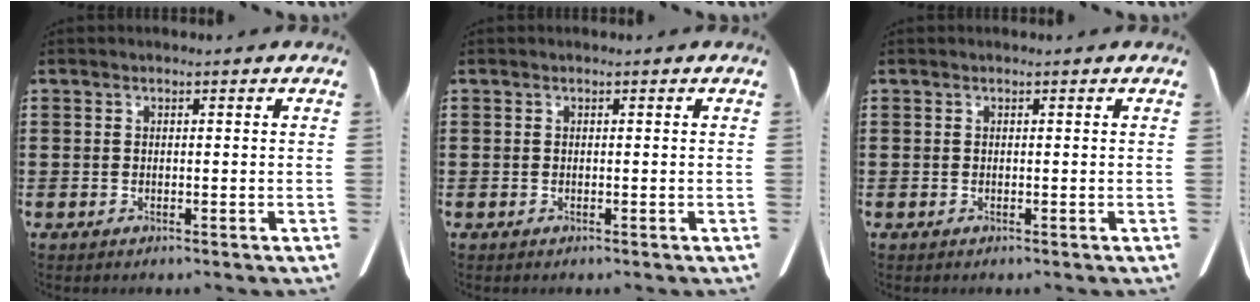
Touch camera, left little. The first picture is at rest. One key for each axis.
{"total": 0.0}
{"total": 0.0}